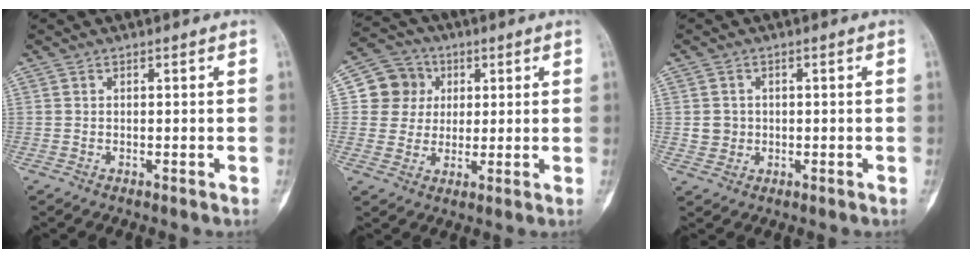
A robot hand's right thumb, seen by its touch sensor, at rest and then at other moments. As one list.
[{"total": 8.5, "force": [2.0, 8.1, 1.7], "torque": [0.010, 0.004, 0.028]}, {"total": 2.8, "force": [0.1, 2.7, 0.8], "torque": [0.002, 0.005, 0.005]}]